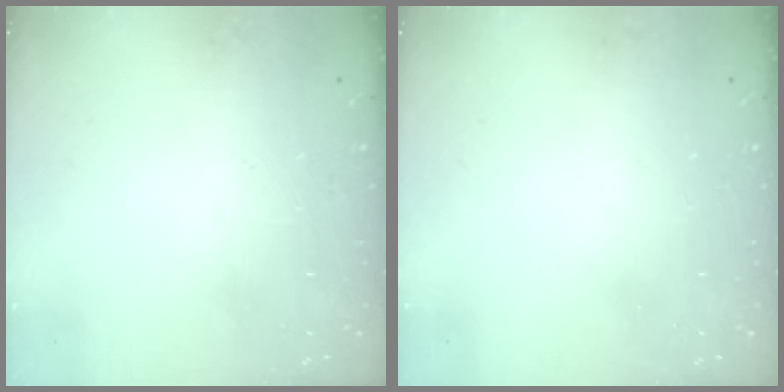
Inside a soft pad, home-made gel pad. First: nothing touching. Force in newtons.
{"total": 0.0}